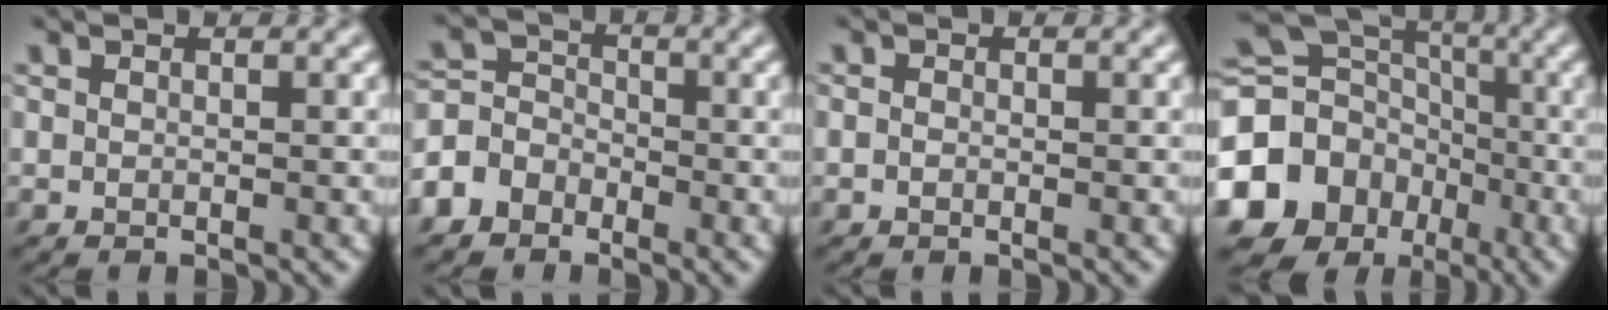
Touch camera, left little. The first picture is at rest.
{"total": 5.9, "force": [-3.3, 4.7, 1.3], "torque": [-0.024, 0.008, -0.081]}
{"total": 0.5, "force": [0.0, 0.4, 0.3], "torque": [0.000, 0.003, -0.011]}
{"total": 18.5, "force": [-6.2, 16.3, 6.3], "torque": [-0.165, -0.020, -0.132]}